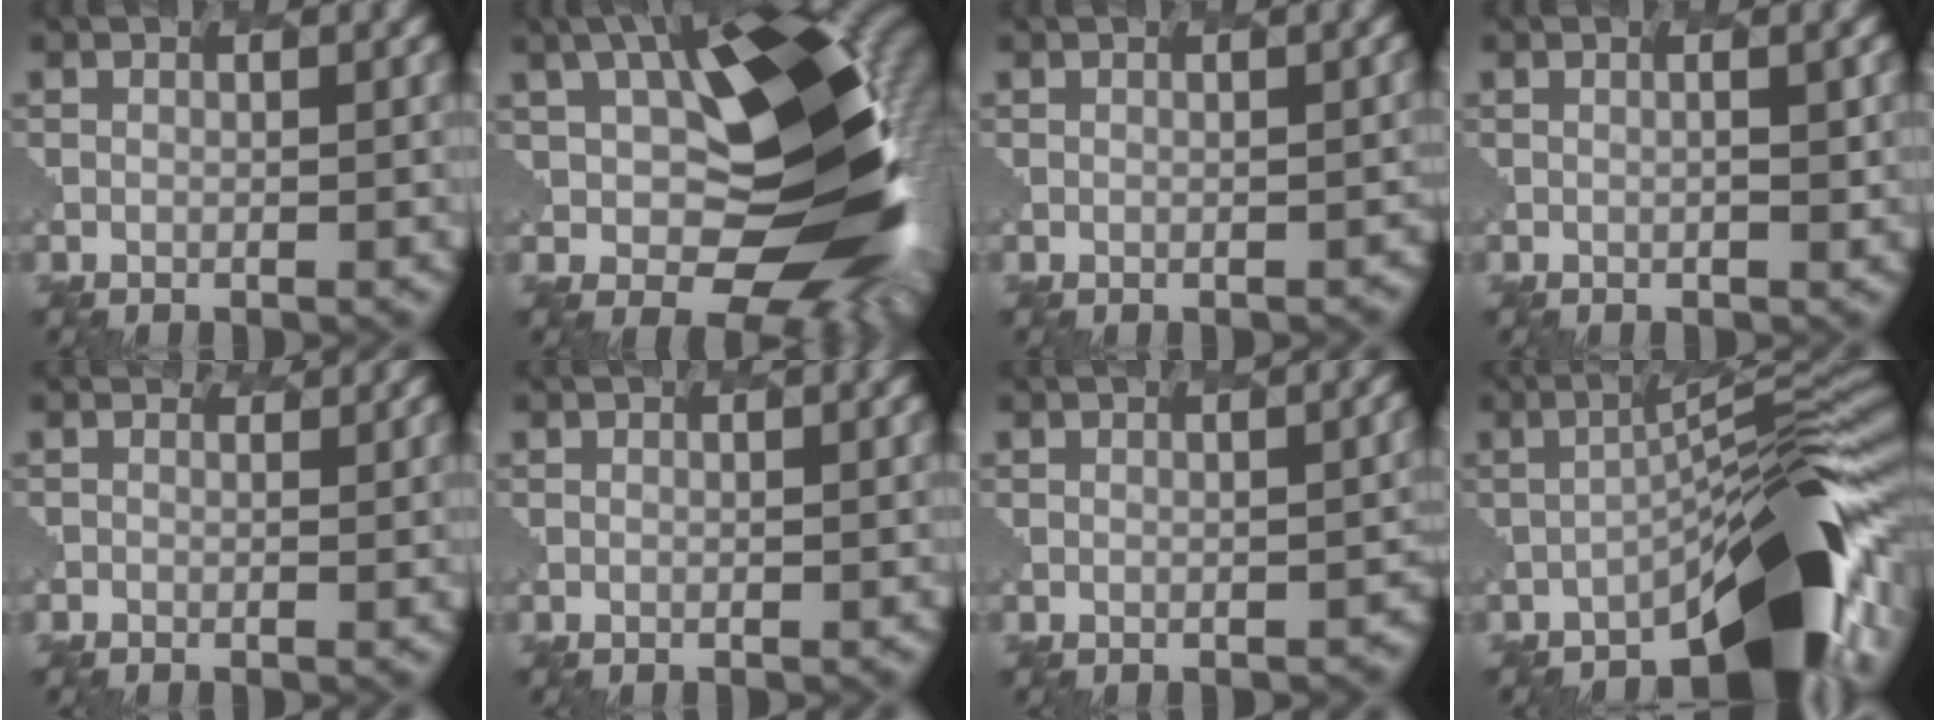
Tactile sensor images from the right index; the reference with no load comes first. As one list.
[{"total": 15.6, "force": [2.9, 9.8, 11.8], "torque": [-0.182, -0.013, 0.065]}, {"total": 1.3, "force": [-0.4, 0.8, 1.0], "torque": [-0.021, -0.010, 0.002]}, {"total": 0.6, "force": [0.3, -0.1, 0.5], "torque": [-0.015, 0.000, 0.000]}, {"total": 0.9, "force": [-0.1, 0.9, 0.1], "torque": [-0.002, 0.003, -0.010]}, {"total": 0.0}, {"total": 2.5, "force": [-0.7, 1.4, 2.0], "torque": [-0.032, -0.014, -0.001]}, {"total": 9.2, "force": [-5.6, 2.0, 7.0], "torque": [-0.114, 0.017, -0.116]}]